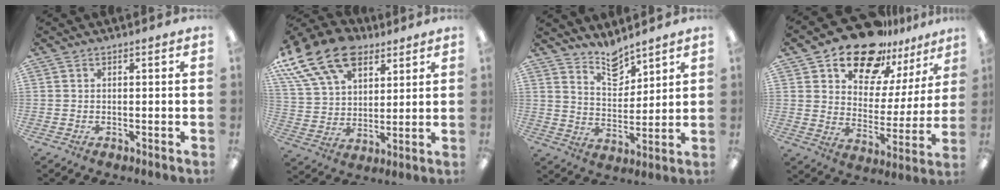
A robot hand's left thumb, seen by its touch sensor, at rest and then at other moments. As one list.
[{"total": 19.6, "force": [11.6, 12.1, 10.1], "torque": [-0.208, -0.051, 0.213]}, {"total": 8.1, "force": [7.1, 3.3, 2.1], "torque": [-0.026, -0.050, 0.129]}, {"total": 18.2, "force": [15.1, 8.3, 5.8], "torque": [-0.102, -0.116, 0.271]}]